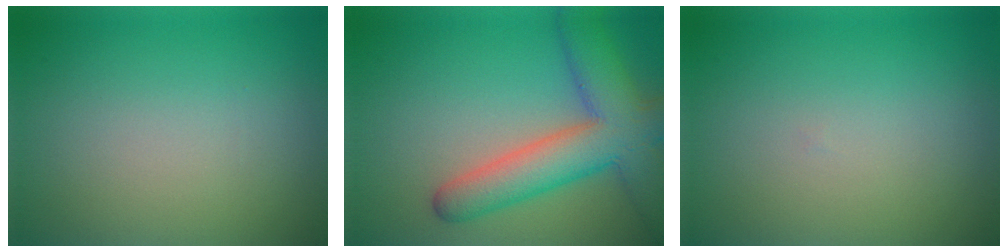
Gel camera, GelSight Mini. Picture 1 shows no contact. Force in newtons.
{"total": 8.3, "press": 8.3, "slide": 0.5}
{"total": 0.0}